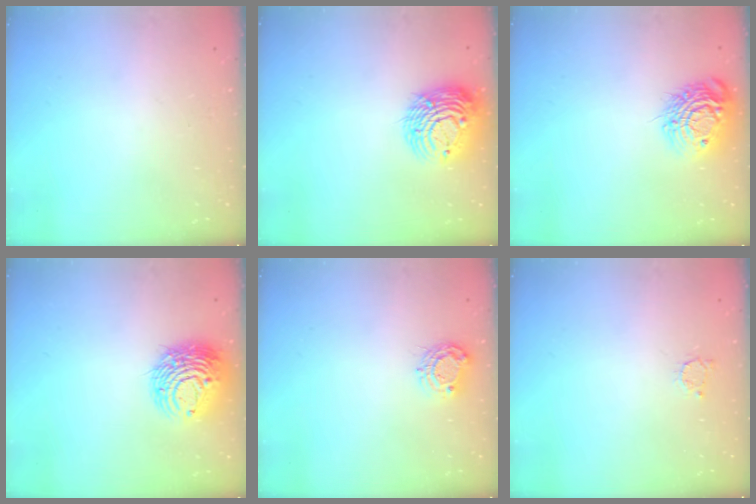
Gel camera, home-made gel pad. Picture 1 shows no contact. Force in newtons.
{"total": 12.1, "press": 12.0, "slide": 1.5}
{"total": 13.1, "press": 13.1, "slide": 1.0}
{"total": 11.7, "press": 11.6, "slide": 1.3}
{"total": 6.9, "press": 6.9, "slide": 0.3}
{"total": 2.4, "press": 2.4, "slide": 0.3}